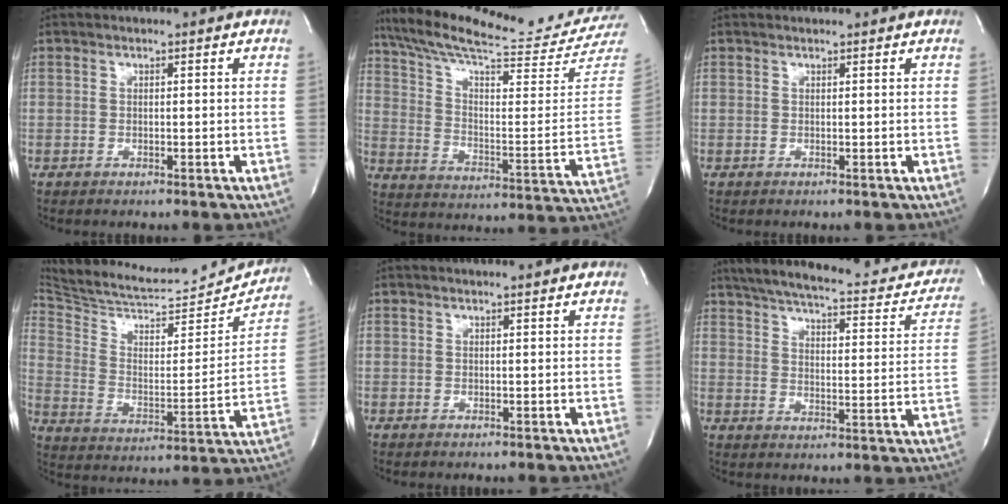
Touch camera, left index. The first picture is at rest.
{"total": 24.3, "force": [22.7, -0.5, 8.6], "torque": [-0.150, -0.094, 0.315]}
{"total": 0.6, "force": [0.6, 0.0, 0.0], "torque": [-0.004, 0.006, 0.013]}
{"total": 22.2, "force": [21.6, 2.0, 4.9], "torque": [-0.086, -0.053, 0.315]}
{"total": 1.7, "force": [1.5, -0.2, 0.6], "torque": [-0.010, 0.009, 0.022]}
{"total": 26.3, "force": [22.5, 6.7, 12.0], "torque": [-0.183, -0.014, 0.274]}